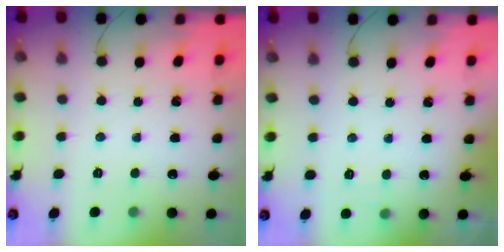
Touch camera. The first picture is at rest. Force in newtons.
{"total": 4.0, "press": 3.8, "slide": 1.1}